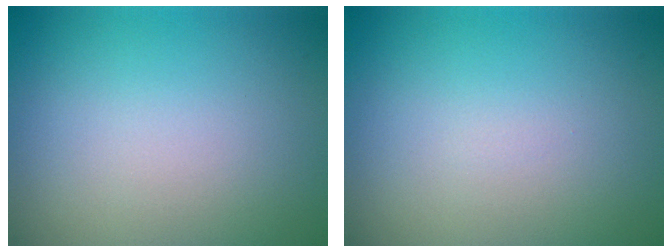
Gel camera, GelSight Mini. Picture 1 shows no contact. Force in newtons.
{"total": 0.0}